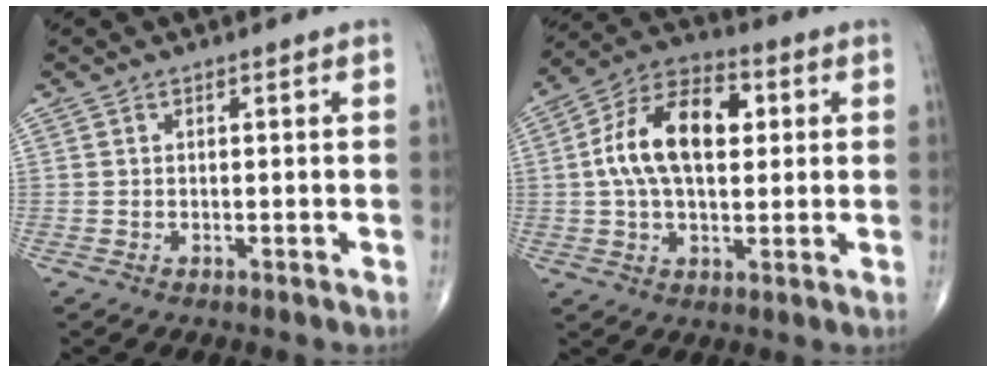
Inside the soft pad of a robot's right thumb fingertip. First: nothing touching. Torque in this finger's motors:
{"motor_torque": [0.19, 0.22, 0.92, 0.05, 0.16]}